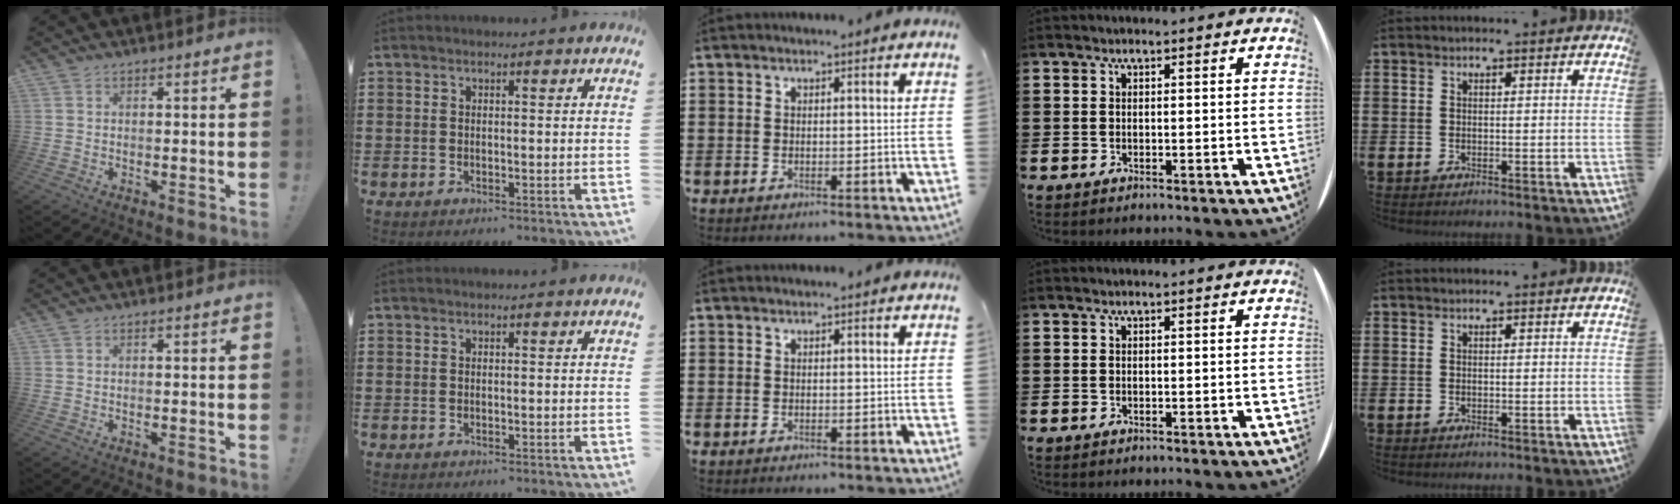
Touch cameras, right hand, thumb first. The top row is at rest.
{}